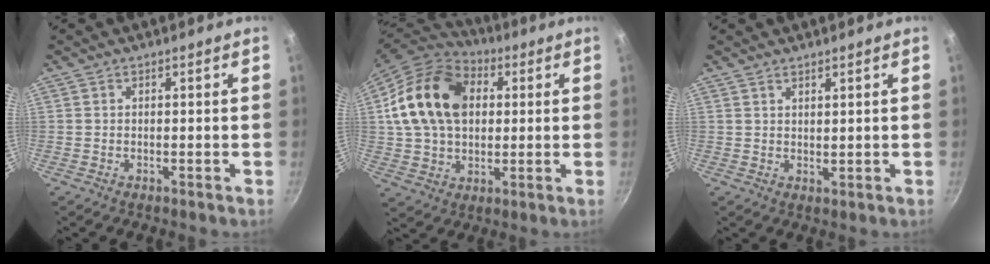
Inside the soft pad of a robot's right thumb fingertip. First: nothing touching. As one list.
[{"total": 19.9, "force": [4.2, 14.2, 13.2], "torque": [-0.218, 0.014, 0.066]}, {"total": 1.6, "force": [1.4, 0.2, 0.9], "torque": [-0.010, -0.017, 0.019]}]